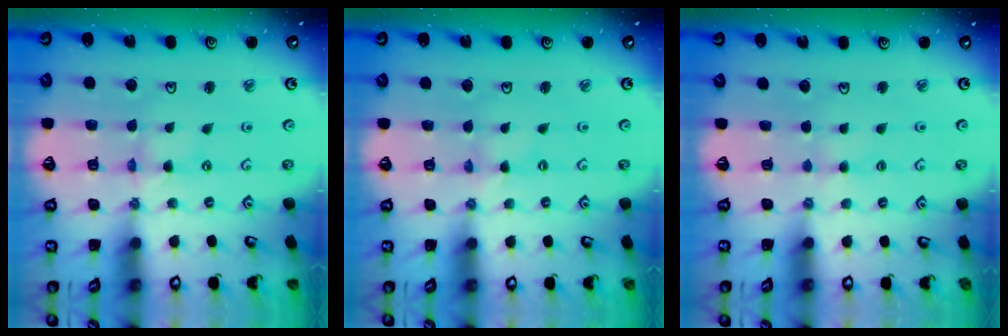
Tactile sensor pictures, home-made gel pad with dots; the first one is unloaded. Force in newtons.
{"total": 0.0}
{"total": 1.6, "press": 1.6, "slide": 0.3}